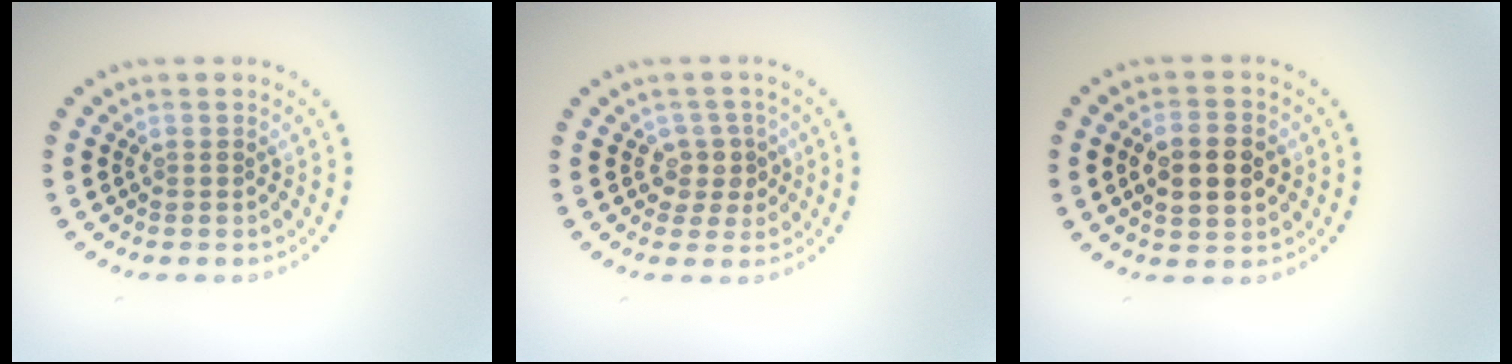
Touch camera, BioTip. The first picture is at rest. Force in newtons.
{"total": 2.2, "press": 1.9, "slide": 1.1}
{"total": 4.6, "press": 4.6, "slide": 0.2}